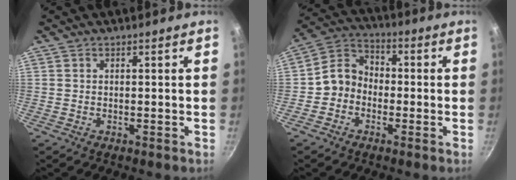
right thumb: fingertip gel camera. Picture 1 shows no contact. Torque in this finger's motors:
{"motor_torque": [0.43, -0.18, 0.18, -0.15, 0.17]}